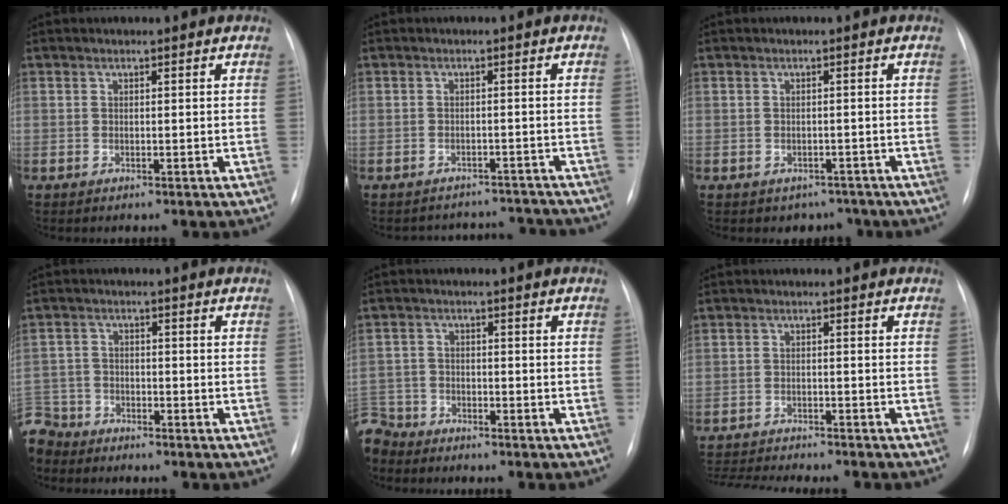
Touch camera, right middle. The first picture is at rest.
{"total": 7.0, "force": [-6.7, 1.6, -1.0], "torque": [0.018, 0.028, -0.076]}
{"total": 2.9, "force": [-2.2, 1.9, 0.0], "torque": [0.005, 0.013, -0.024]}
{"total": 7.9, "force": [-6.8, 3.9, 0.4], "torque": [-0.019, 0.000, -0.132]}
{"total": 7.2, "force": [-6.5, 3.2, 0.3], "torque": [-0.013, -0.001, -0.125]}
{"total": 12.8, "force": [-11.7, 1.6, 4.8], "torque": [-0.083, -0.009, -0.164]}